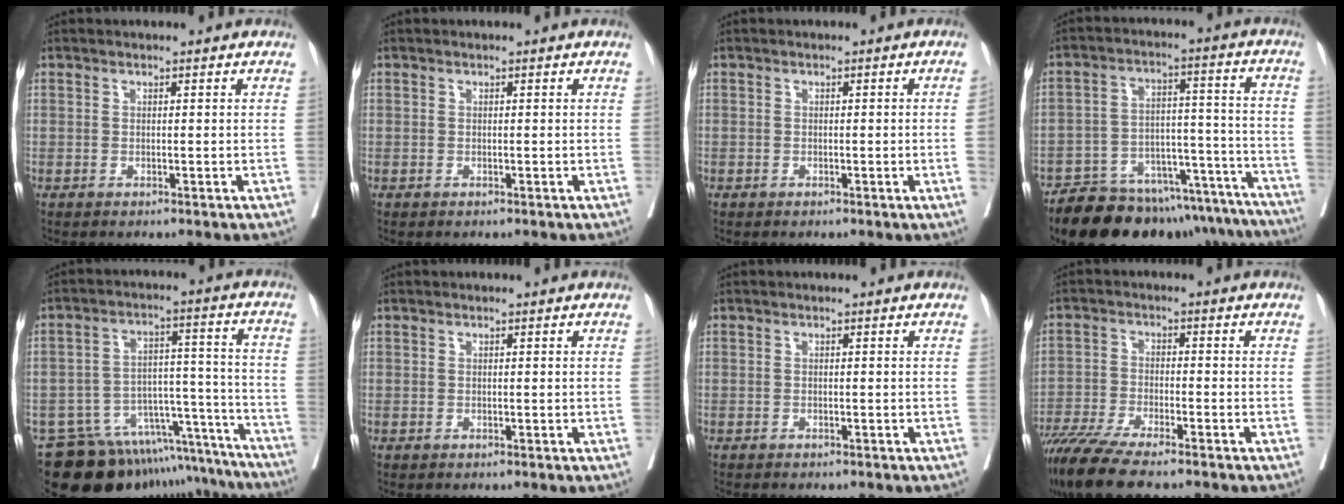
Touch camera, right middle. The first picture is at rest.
{"total": 0.6, "force": [0.6, 0.0, -0.1], "torque": [0.002, 0.004, 0.009]}
{"total": 0.9, "force": [0.4, 0.0, 0.8], "torque": [-0.012, 0.007, 0.007]}
{"total": 25.0, "force": [-21.5, 8.5, 9.6], "torque": [-0.107, 0.025, -0.294]}
{"total": 19.2, "force": [-16.7, 7.4, 5.9], "torque": [-0.055, 0.046, -0.230]}
{"total": 0.6, "force": [0.6, -0.1, -0.1], "torque": [0.000, 0.002, 0.011]}
{"total": 1.0, "force": [-0.8, 0.2, 0.6], "torque": [-0.012, 0.000, -0.009]}
{"total": 10.5, "force": [-8.3, 1.2, 6.2], "torque": [-0.104, -0.026, -0.141]}